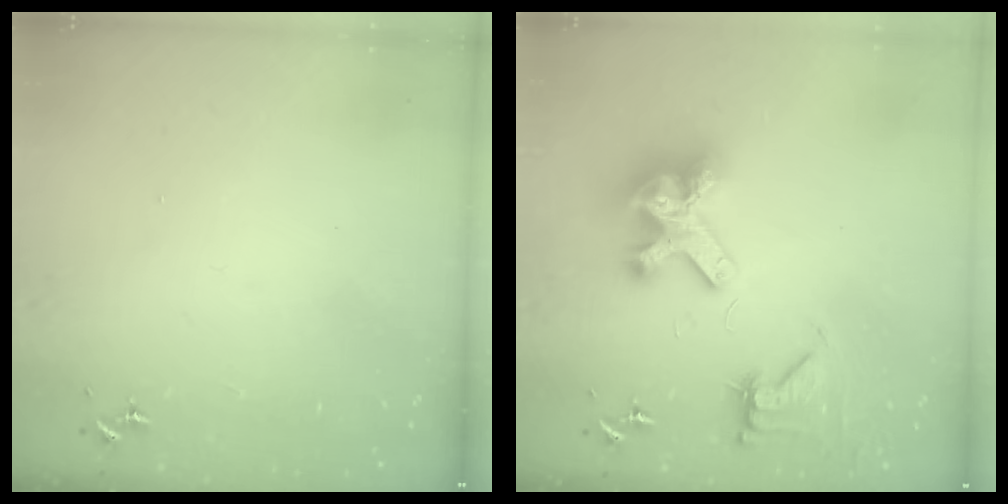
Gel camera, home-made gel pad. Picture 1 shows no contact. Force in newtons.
{"total": 13.0, "press": 12.8, "slide": 1.8}